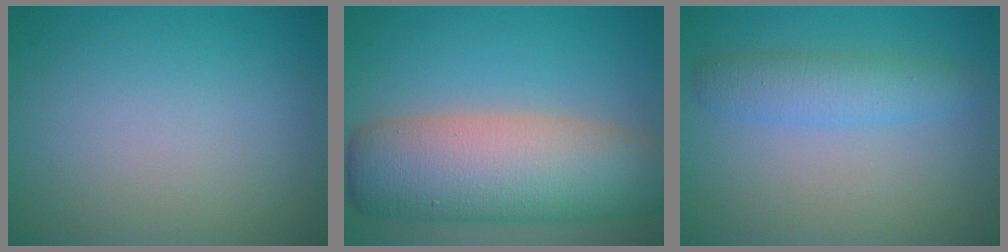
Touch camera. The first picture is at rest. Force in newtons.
{"total": 11.1, "press": 11.1, "slide": 0.7}
{"total": 3.1, "press": 3.1, "slide": 0.1}